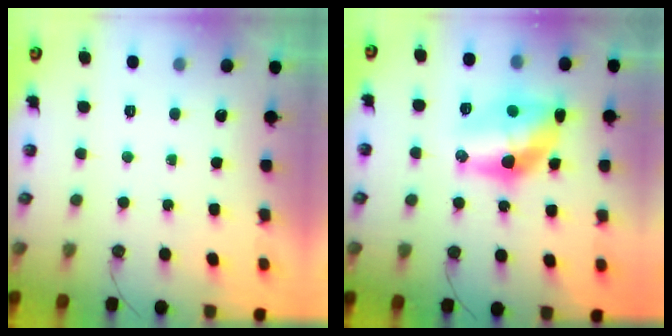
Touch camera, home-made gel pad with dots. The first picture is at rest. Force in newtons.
{"total": 14.6, "press": 14.0, "slide": 4.0}